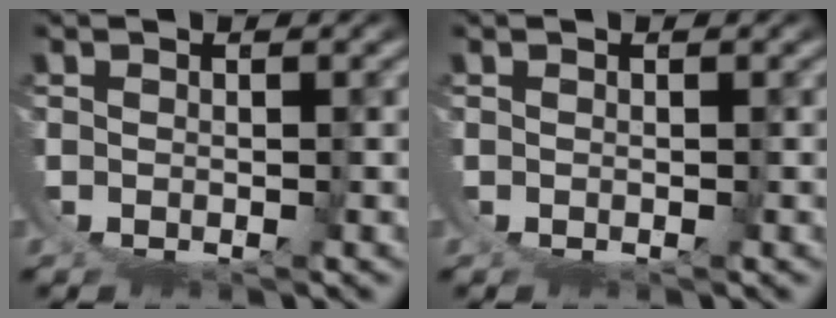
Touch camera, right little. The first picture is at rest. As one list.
[{"total": 0.0}]